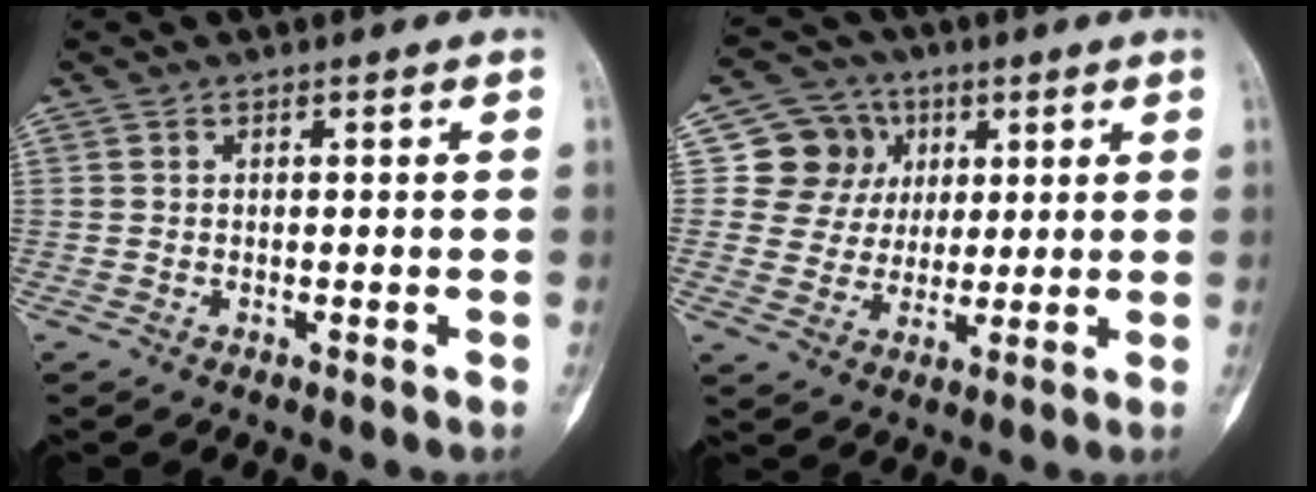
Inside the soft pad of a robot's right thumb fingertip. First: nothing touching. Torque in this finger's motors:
{"motor_torque": [0.01, 0.74, -0.11, 0.04, -0.05]}